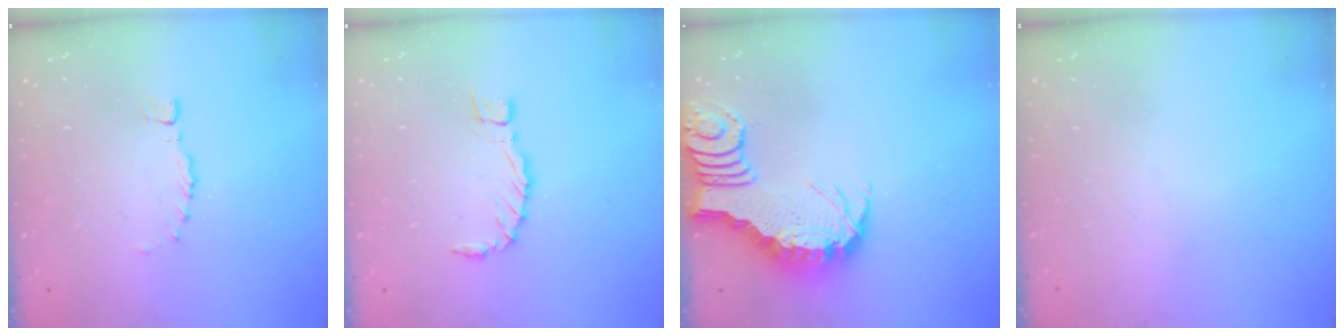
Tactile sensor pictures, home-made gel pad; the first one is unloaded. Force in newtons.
{"total": 5.2, "press": 5.2, "slide": 0.7}
{"total": 3.4, "press": 3.3, "slide": 0.5}
{"total": 0.0}